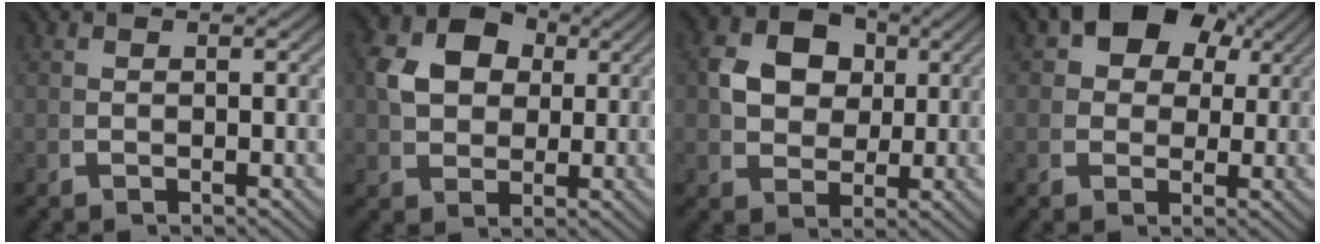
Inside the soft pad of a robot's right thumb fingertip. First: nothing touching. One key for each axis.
{"total": 7.3, "fx": 2.4, "fy": 5.4, "fz": 4.3, "tx": -0.105, "ty": -0.011, "tz": 0.053}
{"total": 7.4, "fx": 1.8, "fy": 5.8, "fz": 4.1, "tx": -0.100, "ty": -0.021, "tz": 0.044}
{"total": 7.6, "fx": 2.9, "fy": 5.4, "fz": 4.5, "tx": -0.085, "ty": -0.005, "tz": 0.047}